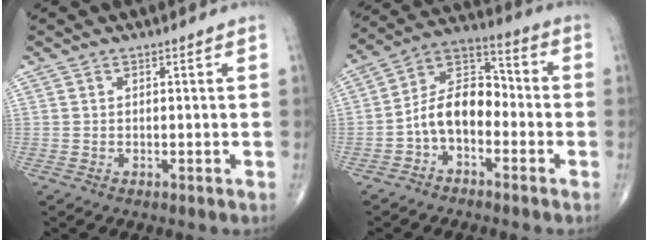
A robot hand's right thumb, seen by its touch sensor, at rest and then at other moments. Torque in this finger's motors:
{"motor_torque": [2.13, 1.47, 1.10, -0.71, 0.12]}